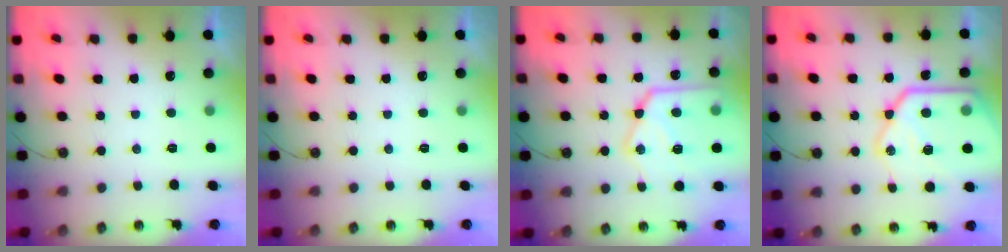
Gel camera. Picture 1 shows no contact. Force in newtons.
{"total": 0.0}
{"total": 18.3, "press": 18.3, "slide": 1.7}
{"total": 22.9, "press": 22.7, "slide": 2.9}